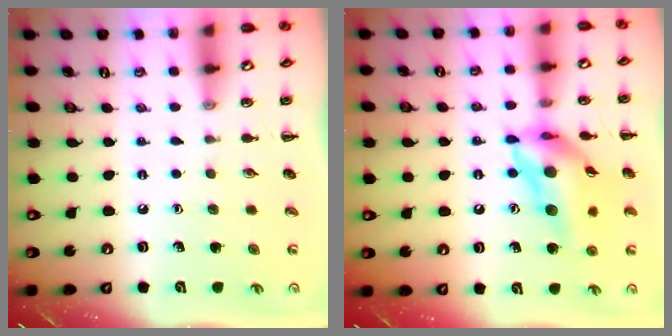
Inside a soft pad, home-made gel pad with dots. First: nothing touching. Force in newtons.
{"total": 16.7, "press": 16.2, "slide": 4.1}